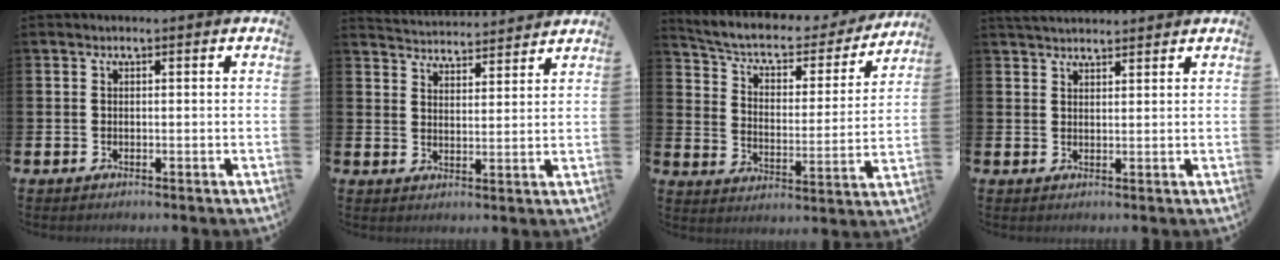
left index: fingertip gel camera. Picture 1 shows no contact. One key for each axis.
{"total": 4.3, "fx": 4.3, "fy": 0.3, "fz": -0.4, "tx": -0.004, "ty": -0.033, "tz": 0.075}
{"total": 6.3, "fx": 5.5, "fy": 2.2, "fz": 2.3, "tx": -0.078, "ty": -0.041, "tz": 0.088}
{"total": 2.9, "fx": 2.8, "fy": 0.4, "fz": 0.3, "tx": -0.001, "ty": -0.013, "tz": 0.050}